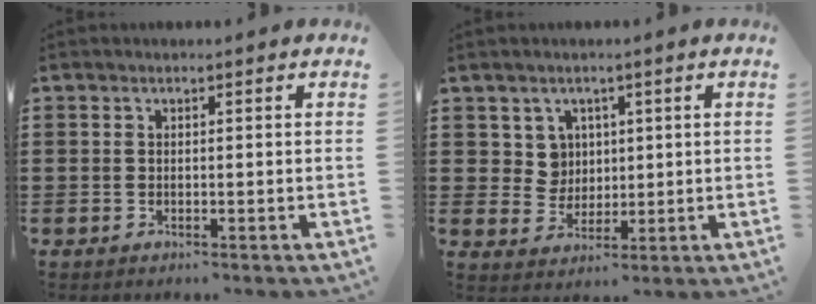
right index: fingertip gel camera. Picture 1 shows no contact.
{"total": 4.6, "force": [1.6, 4.1, 1.4], "torque": [-0.039, 0.008, 0.030]}